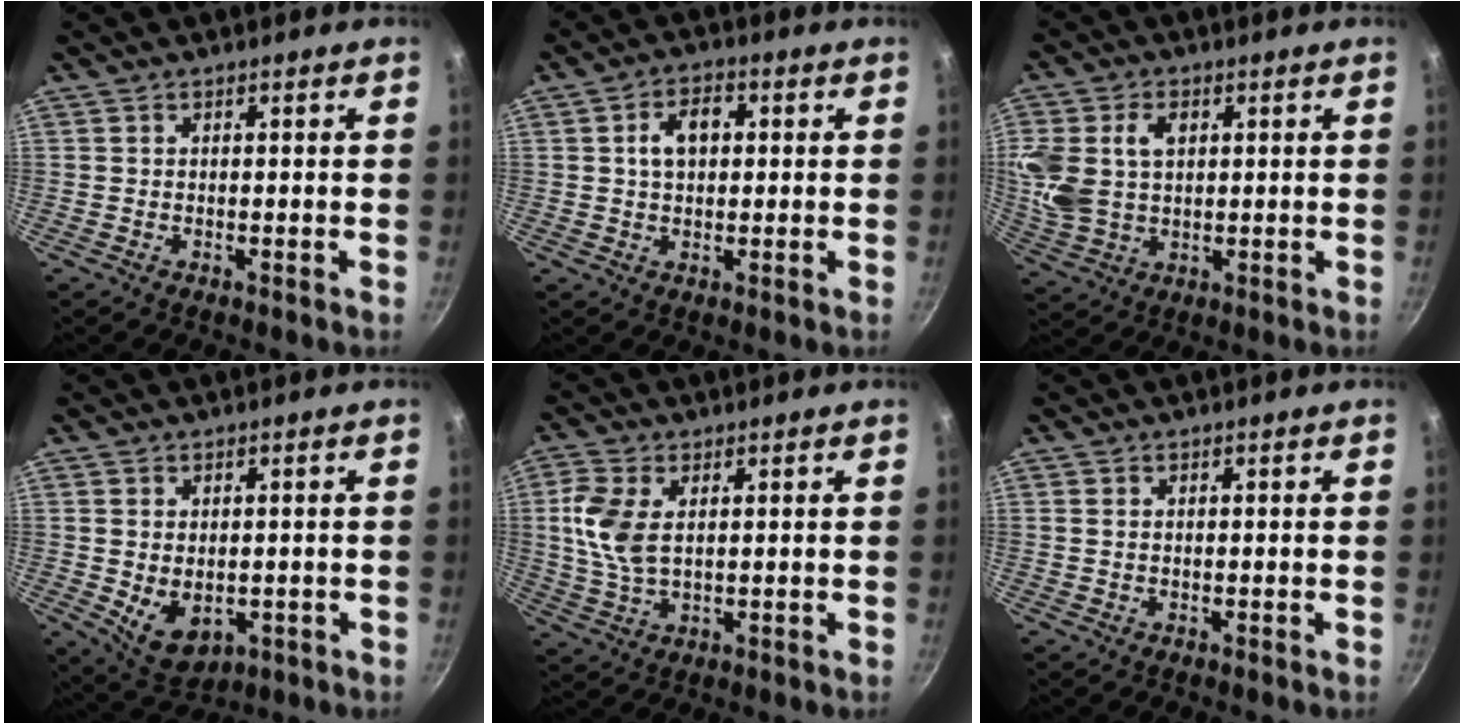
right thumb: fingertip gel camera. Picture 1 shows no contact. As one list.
[{"total": 6.1, "force": [1.1, 4.1, 4.4], "torque": [-0.055, 0.011, 0.013]}, {"total": 12.7, "force": [2.8, 9.1, 8.4], "torque": [-0.176, -0.004, 0.057]}, {"total": 7.6, "force": [-0.7, 5.3, 5.4], "torque": [-0.075, -0.014, 0.007]}, {"total": 8.7, "force": [1.7, 5.0, 7.0], "torque": [-0.150, 0.000, 0.034]}, {"total": 0.5, "force": [0.2, 0.3, 0.4], "torque": [-0.007, 0.001, 0.002]}]